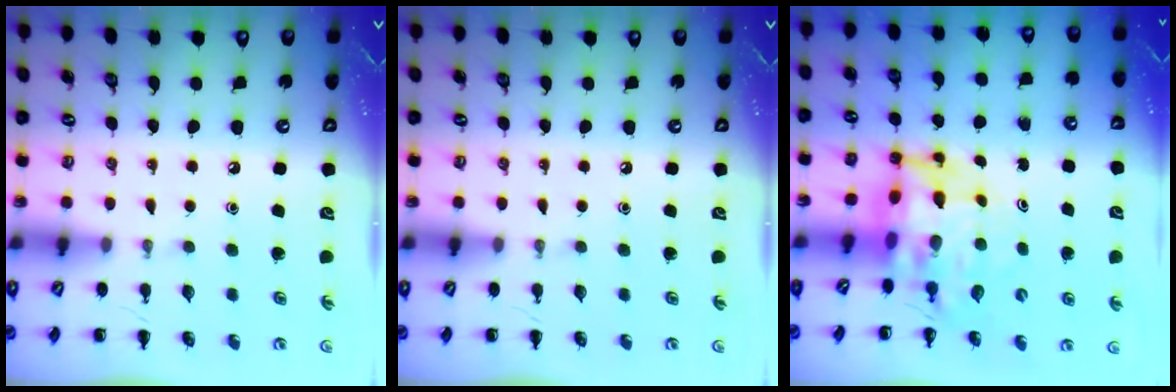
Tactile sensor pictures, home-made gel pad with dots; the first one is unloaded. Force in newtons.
{"total": 0.0}
{"total": 7.1, "press": 6.8, "slide": 2.1}